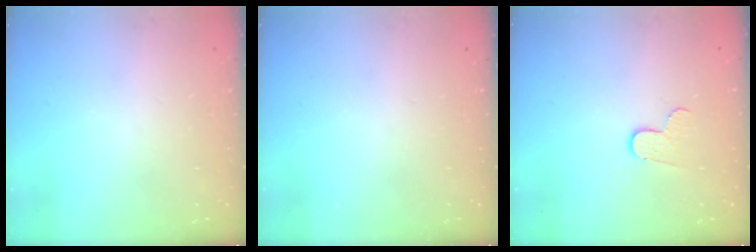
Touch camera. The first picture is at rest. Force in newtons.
{"total": 0.0}
{"total": 6.1, "press": 6.1, "slide": 0.5}